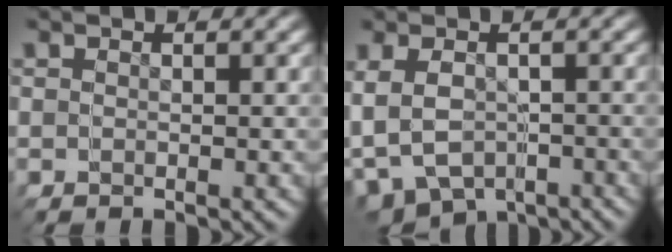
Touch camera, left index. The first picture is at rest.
{"total": 4.7, "force": [-1.2, 3.8, 2.5], "torque": [-0.052, -0.014, -0.016]}